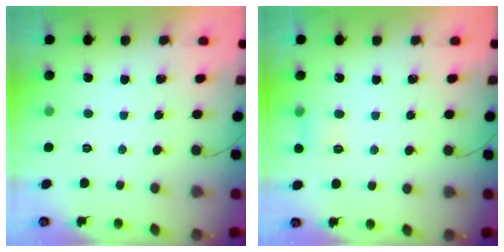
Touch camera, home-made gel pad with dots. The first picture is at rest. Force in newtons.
{"total": 4.0, "press": 3.8, "slide": 1.2}